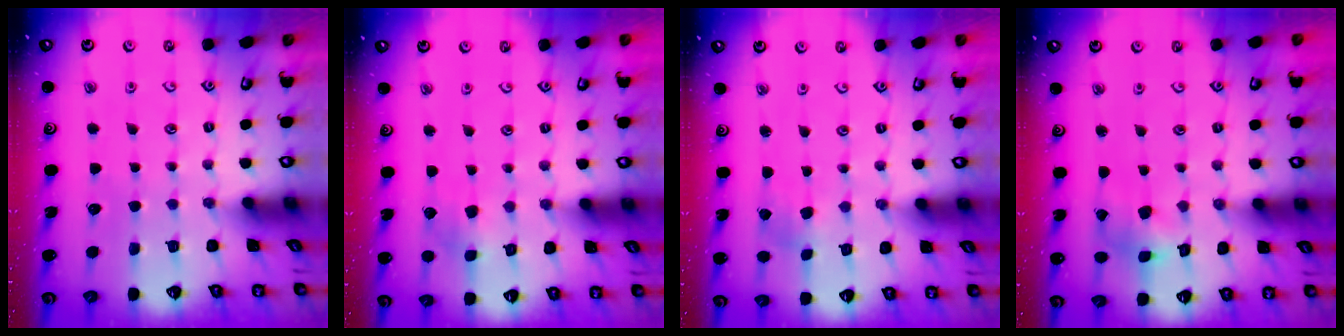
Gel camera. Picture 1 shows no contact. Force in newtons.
{"total": 4.3, "press": 4.2, "slide": 0.5}
{"total": 2.7, "press": 2.7, "slide": 0.3}
{"total": 5.9, "press": 5.9, "slide": 0.5}